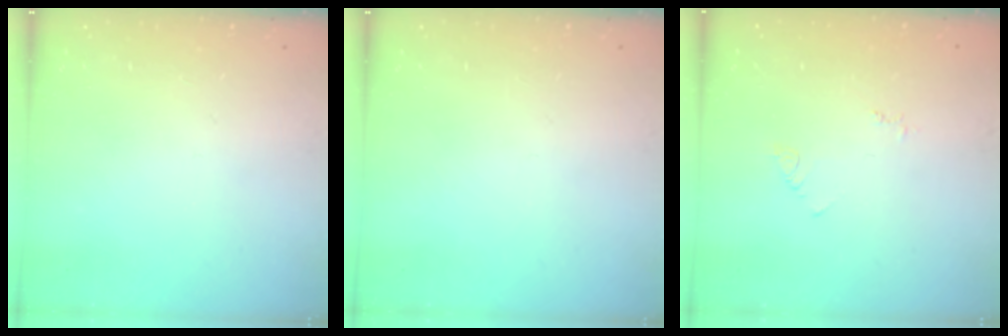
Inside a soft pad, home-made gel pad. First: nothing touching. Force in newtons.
{"total": 0.0}
{"total": 2.9, "press": 2.9, "slide": 0.4}